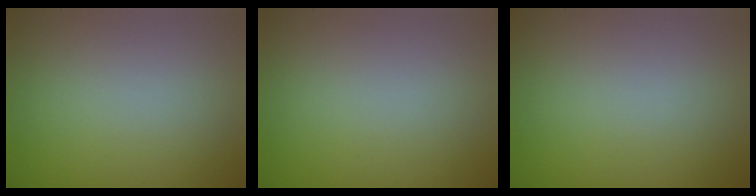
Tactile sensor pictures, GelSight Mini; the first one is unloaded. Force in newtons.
{"total": 0.0}
{"total": 0.0}